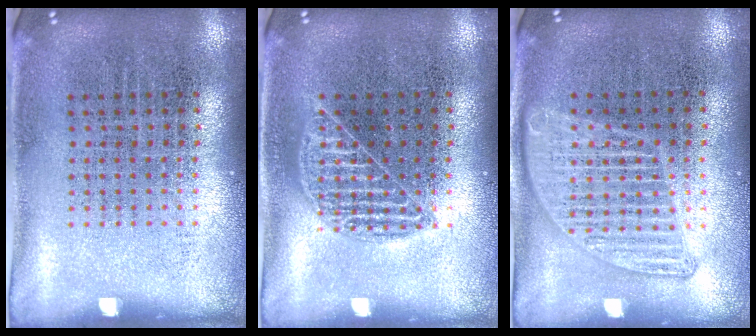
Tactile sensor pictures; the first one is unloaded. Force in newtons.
{"total": 1.5, "press": 1.5, "slide": 0.3}
{"total": 1.3, "press": 1.3, "slide": 0.2}